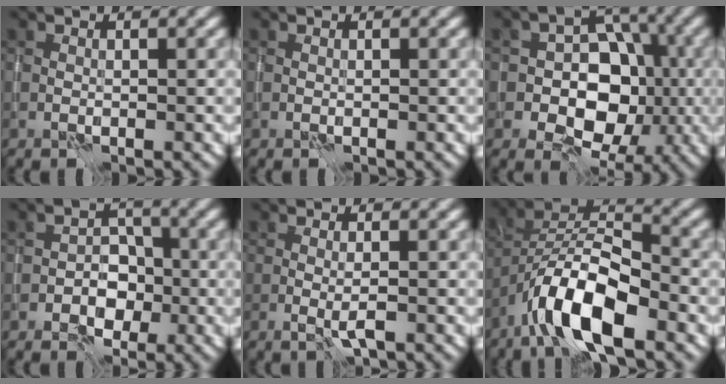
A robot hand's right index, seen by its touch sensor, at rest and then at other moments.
{"total": 0.0}
{"total": 8.3, "force": [-1.6, 6.1, 5.3], "torque": [-0.035, 0.011, -0.044]}
{"total": 3.3, "force": [-1.1, 2.5, 1.9], "torque": [-0.002, 0.003, -0.027]}
{"total": 1.3, "force": [-0.2, 0.0, 1.3], "torque": [-0.026, -0.004, -0.003]}
{"total": 8.7, "force": [-4.9, 3.0, 6.4], "torque": [-0.115, 0.014, -0.095]}